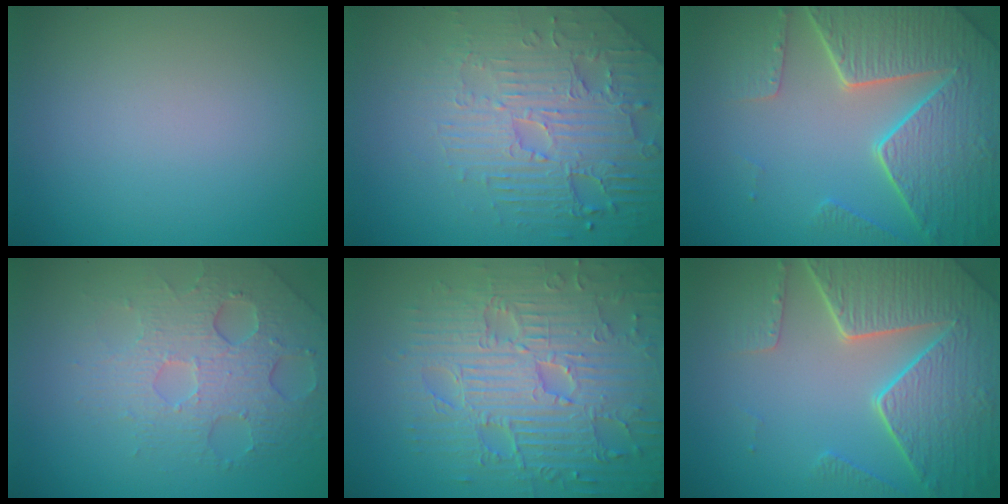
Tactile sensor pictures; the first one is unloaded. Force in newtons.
{"total": 5.2, "press": 4.8, "slide": 2.0}
{"total": 8.3, "press": 6.1, "slide": 5.6}
{"total": 5.1, "press": 4.2, "slide": 2.9}
{"total": 9.4, "press": 6.8, "slide": 6.4}
{"total": 8.2, "press": 6.1, "slide": 5.6}